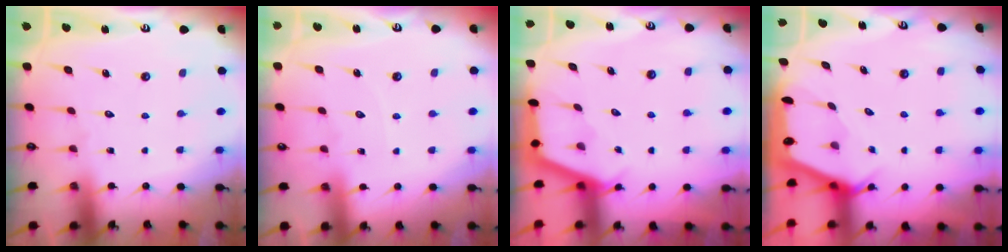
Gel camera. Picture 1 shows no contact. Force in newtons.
{"total": 2.4, "press": 2.4, "slide": 0.4}
{"total": 2.9, "press": 2.9, "slide": 0.4}
{"total": 2.4, "press": 2.4, "slide": 0.3}